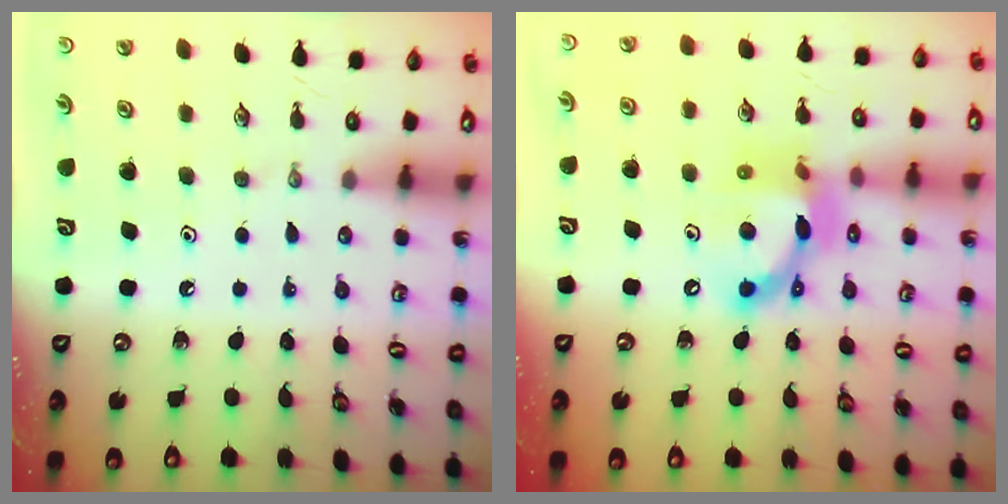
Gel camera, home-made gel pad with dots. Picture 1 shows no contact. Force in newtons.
{"total": 14.7, "press": 14.7, "slide": 0.8}